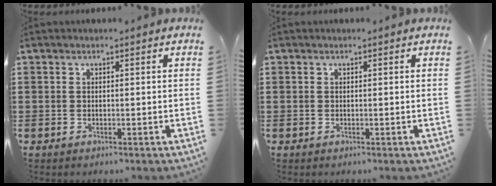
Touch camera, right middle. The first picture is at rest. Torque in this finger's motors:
{"motor_torque": [-0.06, 0.07, -0.02, 0.02]}